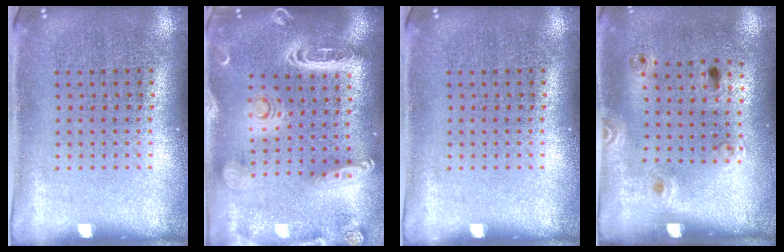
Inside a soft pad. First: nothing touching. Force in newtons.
{"total": 2.8, "press": 2.5, "slide": 1.4}
{"total": 0.0}
{"total": 1.4, "press": 0.8, "slide": 1.1}